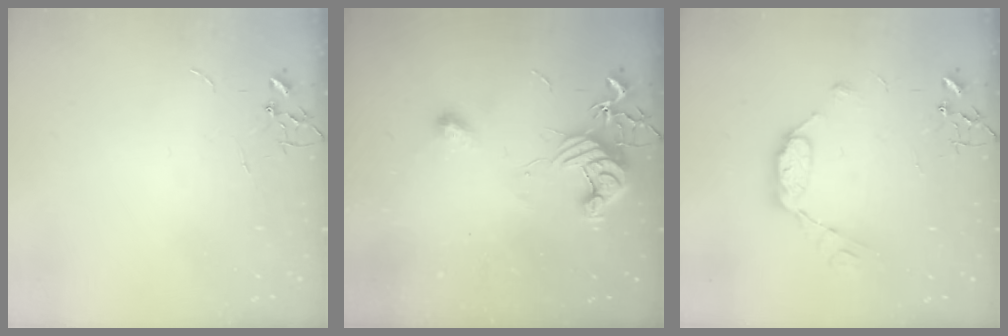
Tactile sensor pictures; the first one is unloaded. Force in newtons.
{"total": 12.0, "press": 11.9, "slide": 0.8}
{"total": 10.1, "press": 10.0, "slide": 0.6}